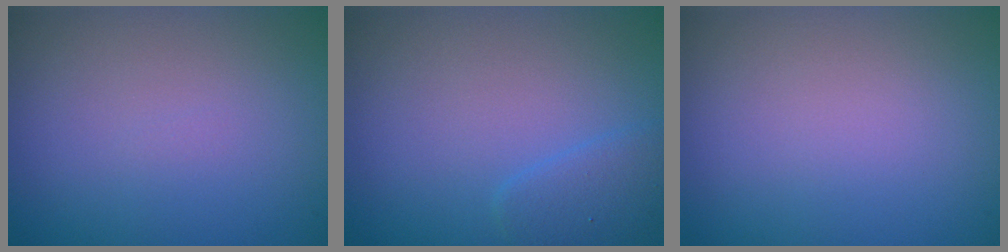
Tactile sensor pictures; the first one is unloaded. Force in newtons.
{"total": 1.8, "press": 1.8, "slide": 0.1}
{"total": 0.0}